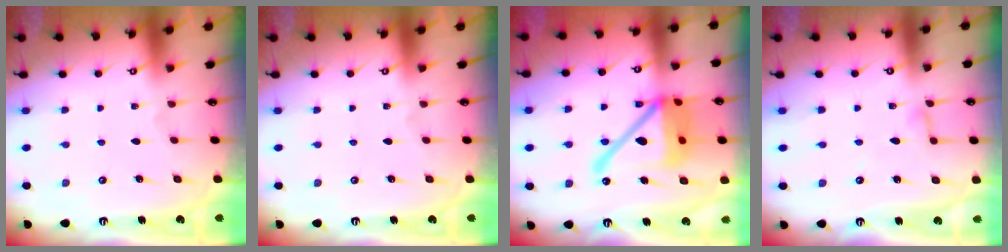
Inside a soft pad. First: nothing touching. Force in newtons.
{"total": 0.0}
{"total": 20.2, "press": 20.0, "slide": 2.8}
{"total": 3.6, "press": 3.6, "slide": 0.3}